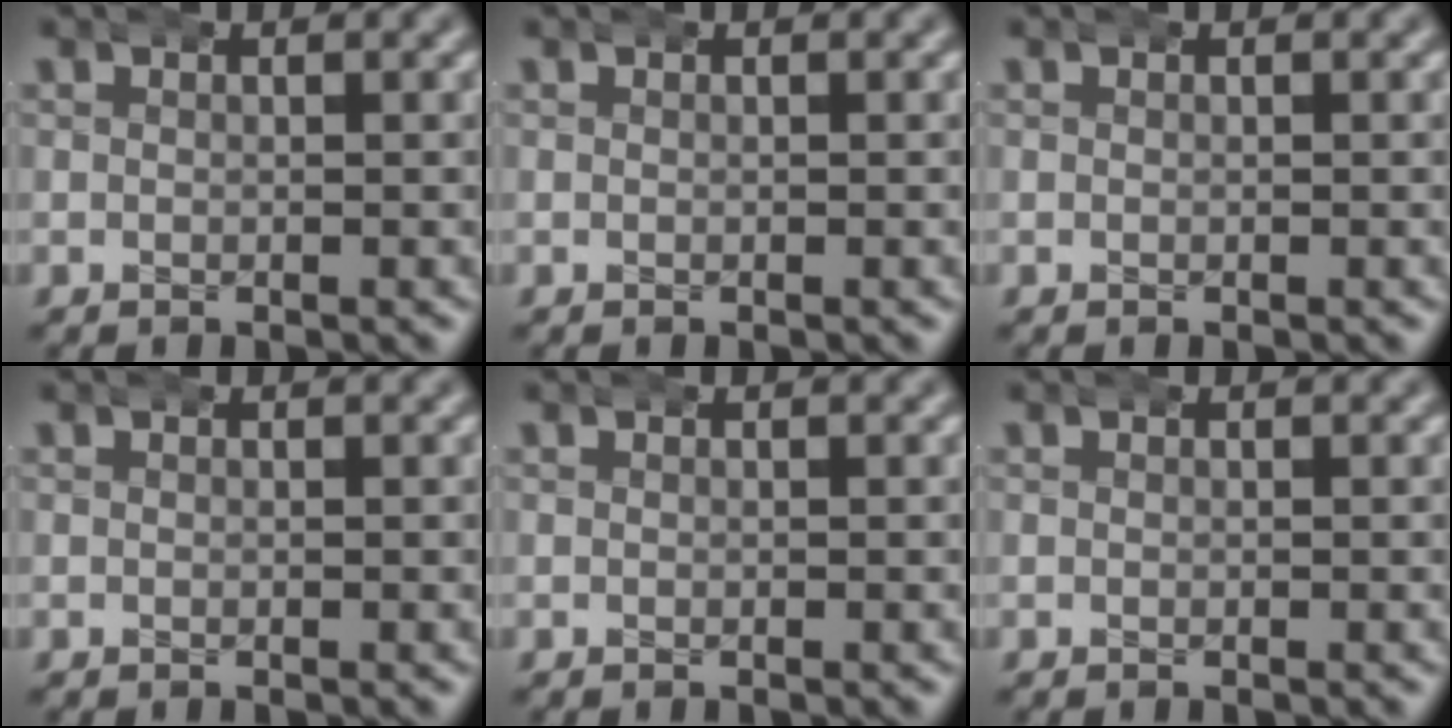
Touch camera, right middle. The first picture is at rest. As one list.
[{"total": 0.0}, {"total": 0.0}, {"total": 0.0}, {"total": 0.0}, {"total": 0.0}]